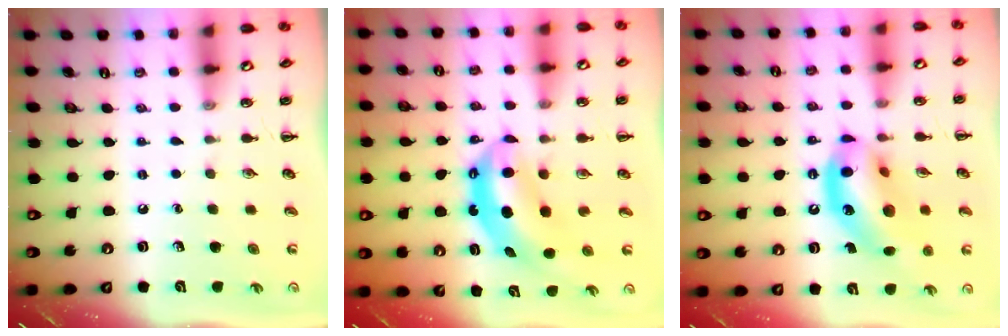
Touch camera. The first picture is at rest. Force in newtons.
{"total": 7.1, "press": 7.0, "slide": 1.2}
{"total": 17.3, "press": 16.7, "slide": 4.4}